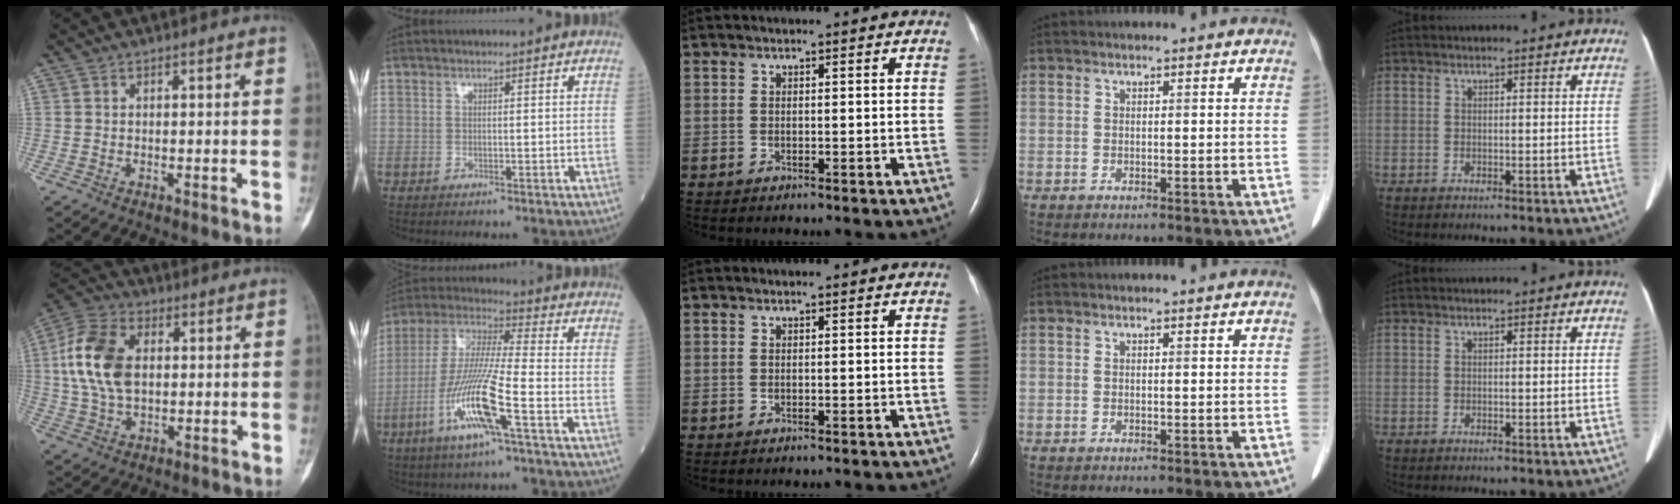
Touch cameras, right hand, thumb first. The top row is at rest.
{"thumb": {"total": 13.5, "force": [1.7, 8.6, 10.2], "torque": [-0.206, 0.012, 0.029]}, "index": {"total": 13.5, "force": [-5.5, 0.1, 12.4], "torque": [-0.257, -0.009, -0.109]}}